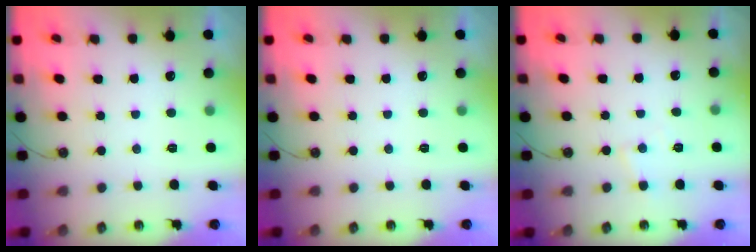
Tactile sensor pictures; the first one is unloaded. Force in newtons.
{"total": 0.0}
{"total": 3.9, "press": 3.9, "slide": 0.5}